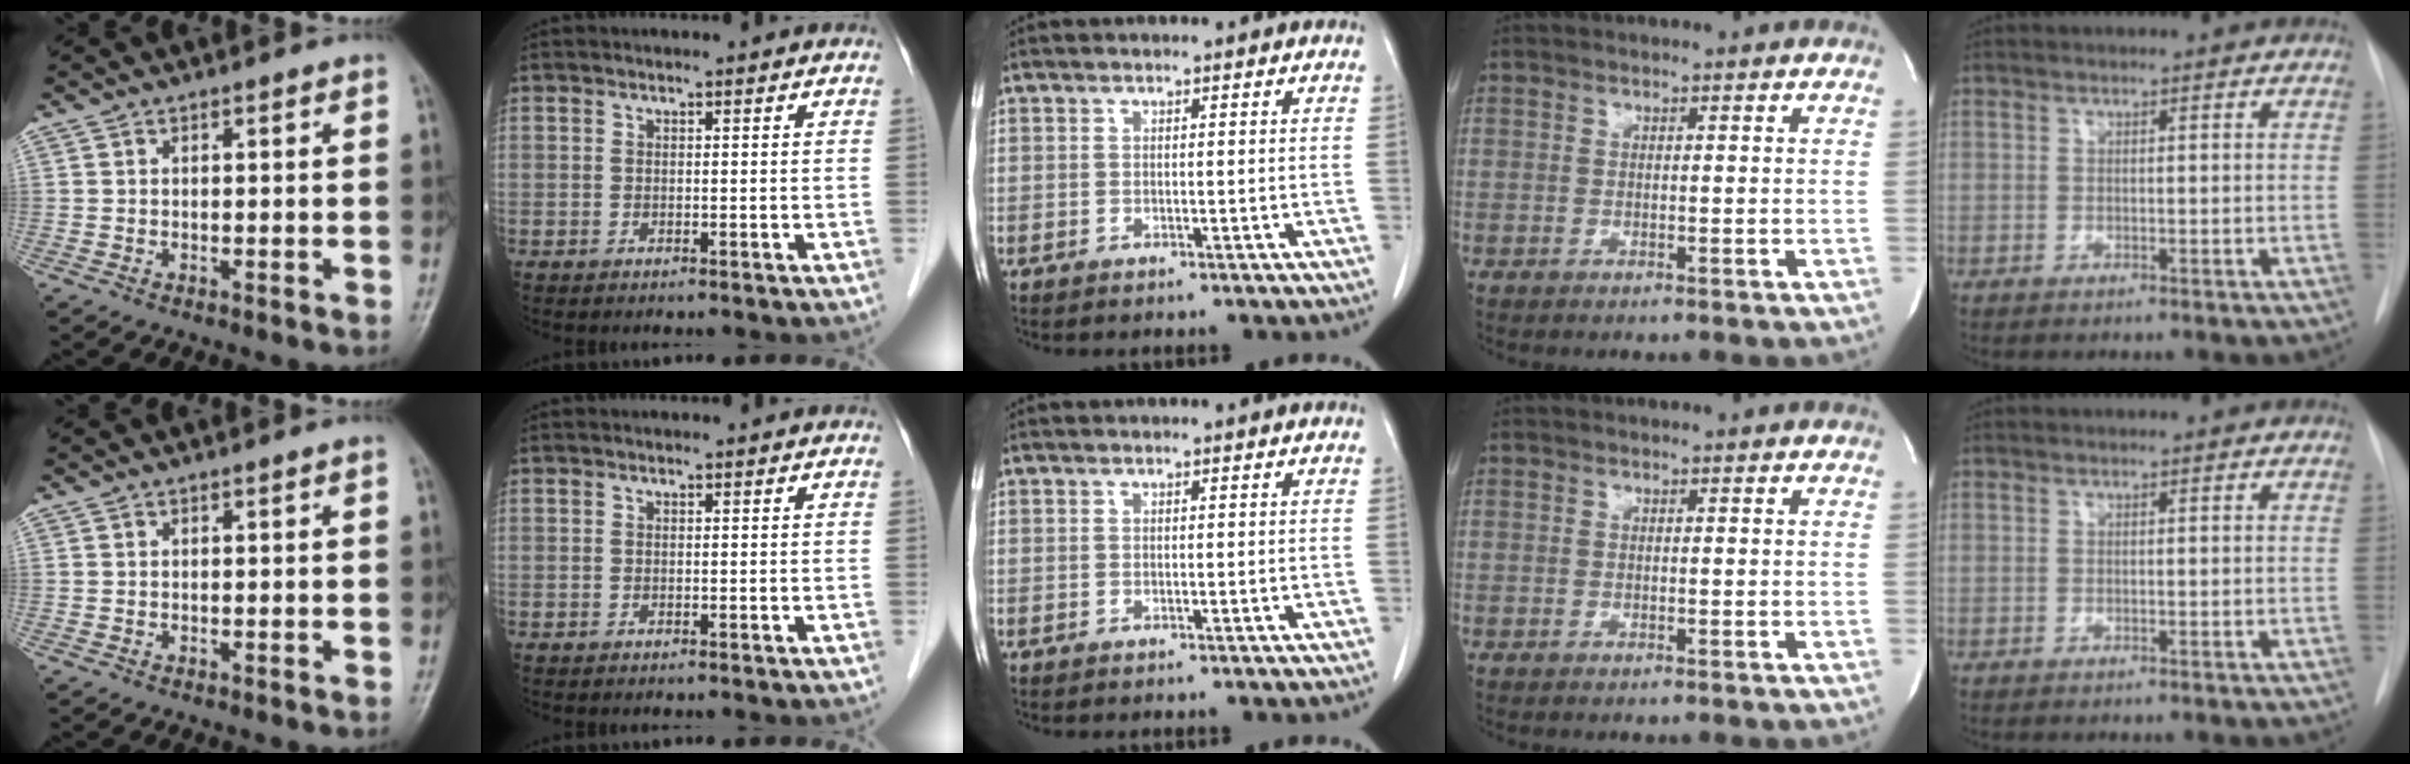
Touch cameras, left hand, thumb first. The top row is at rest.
{}